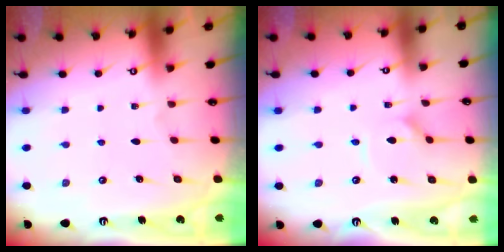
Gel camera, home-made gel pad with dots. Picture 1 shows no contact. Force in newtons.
{"total": 2.2, "press": 2.2, "slide": 0.4}